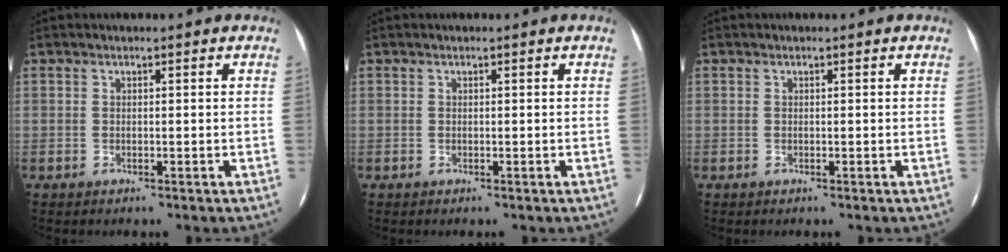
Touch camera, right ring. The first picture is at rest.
{"total": 0.0}
{"total": 0.0}